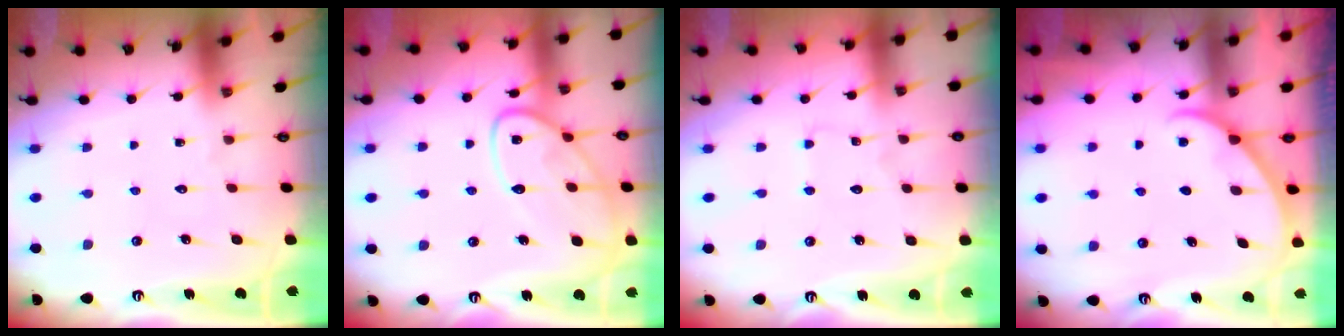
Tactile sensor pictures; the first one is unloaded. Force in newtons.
{"total": 13.5, "press": 13.4, "slide": 1.2}
{"total": 1.2, "press": 1.2, "slide": 0.2}
{"total": 1.8, "press": 1.8, "slide": 0.1}